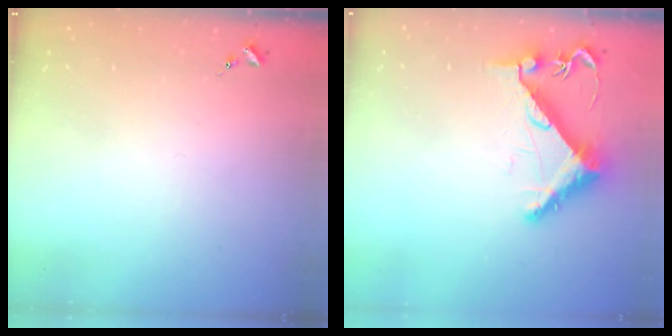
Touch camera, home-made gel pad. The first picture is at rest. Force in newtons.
{"total": 8.9, "press": 8.9, "slide": 0.3}